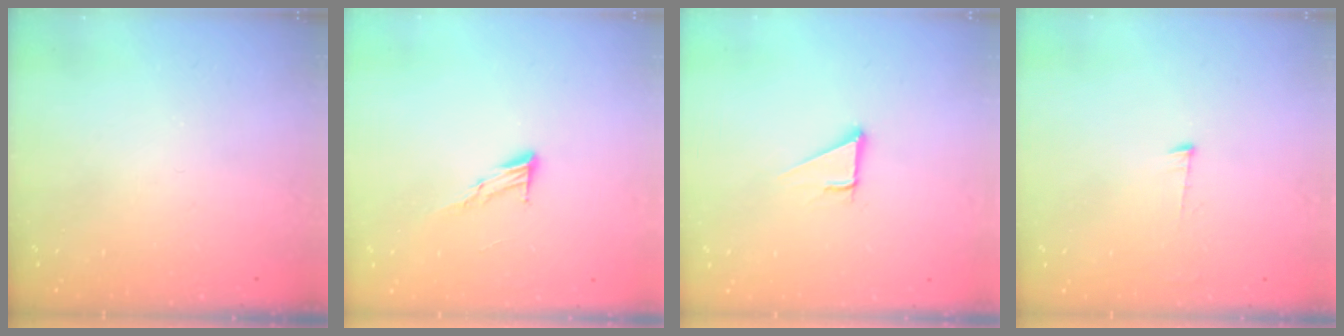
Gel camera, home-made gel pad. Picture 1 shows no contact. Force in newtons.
{"total": 7.2, "press": 7.2, "slide": 0.6}
{"total": 3.0, "press": 3.0, "slide": 0.1}
{"total": 6.1, "press": 6.1, "slide": 0.4}